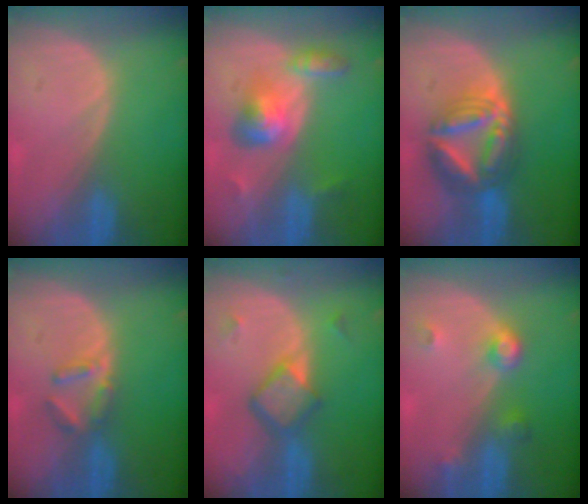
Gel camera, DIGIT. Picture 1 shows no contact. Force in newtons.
{"total": 6.2, "press": 5.5, "slide": 2.8}
{"total": 9.1, "press": 9.1, "slide": 0.8}
{"total": 3.3, "press": 3.2, "slide": 0.4}
{"total": 5.9, "press": 5.1, "slide": 2.9}
{"total": 3.9, "press": 3.6, "slide": 1.4}